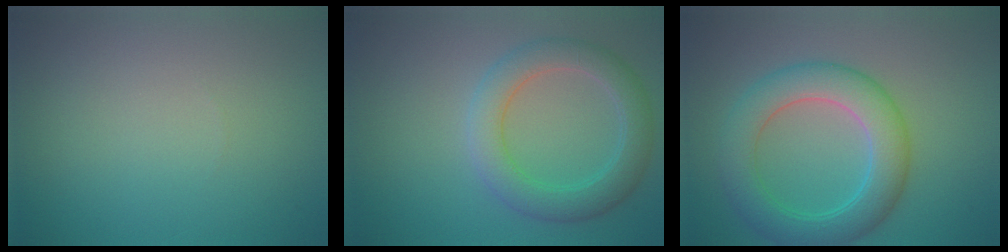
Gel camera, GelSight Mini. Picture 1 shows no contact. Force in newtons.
{"total": 4.6, "press": 4.6, "slide": 0.3}
{"total": 6.2, "press": 6.2, "slide": 0.1}